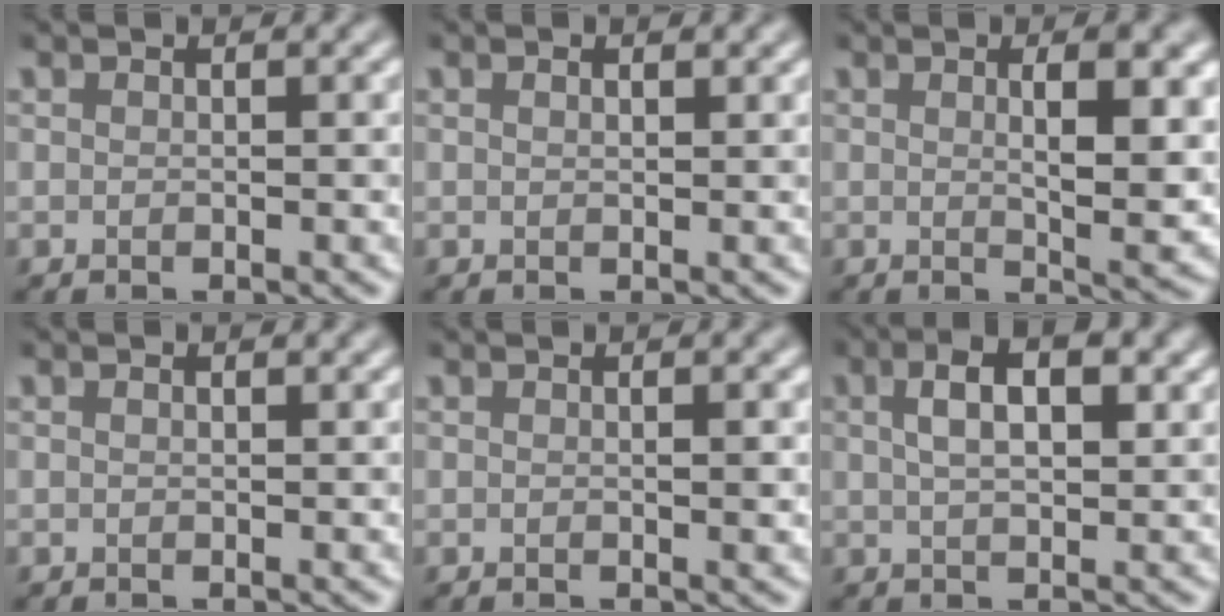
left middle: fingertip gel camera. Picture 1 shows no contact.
{"total": 0.9, "force": [0.6, 0.3, 0.6], "torque": [-0.012, 0.000, 0.009]}
{"total": 5.9, "force": [1.1, 1.5, 5.5], "torque": [-0.069, -0.001, 0.019]}
{"total": 0.5, "force": [0.3, 0.2, 0.3], "torque": [-0.007, 0.002, 0.005]}
{"total": 0.8, "force": [0.1, 0.1, 0.8], "torque": [-0.010, 0.000, 0.001]}
{"total": 4.6, "force": [1.6, 1.9, 3.8], "torque": [-0.067, 0.011, 0.025]}